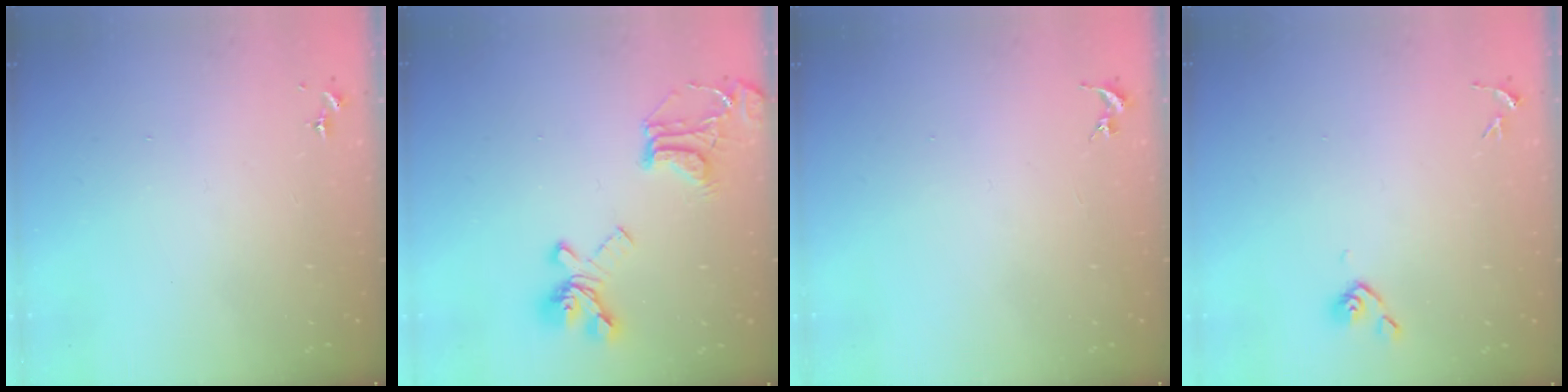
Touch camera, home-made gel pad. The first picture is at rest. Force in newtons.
{"total": 20.9, "press": 20.8, "slide": 2.1}
{"total": 0.0}
{"total": 3.7, "press": 3.6, "slide": 0.8}